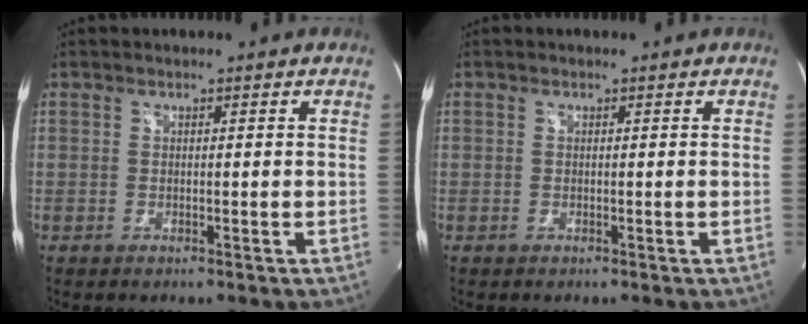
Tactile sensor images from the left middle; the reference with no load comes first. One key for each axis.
{"total": 0.0}